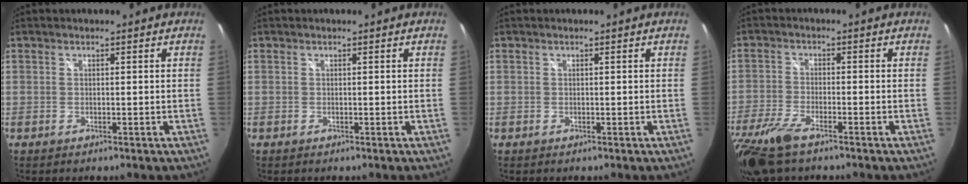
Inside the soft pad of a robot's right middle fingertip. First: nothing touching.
{"total": 0.0}
{"total": 0.0}
{"total": 11.2, "force": [-8.0, 3.3, 7.1], "torque": [-0.173, -0.042, -0.156]}